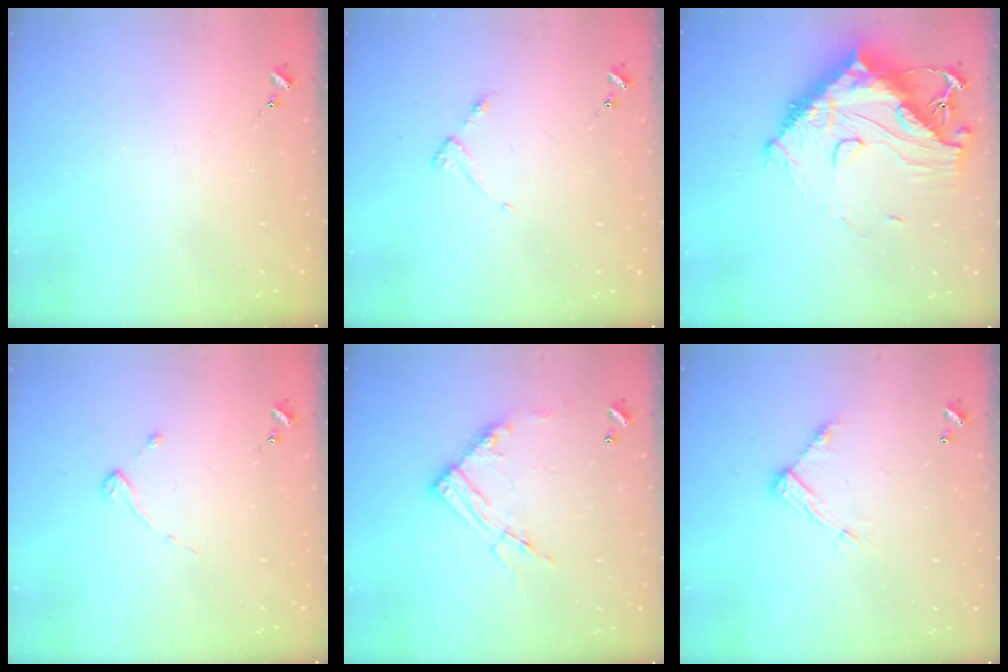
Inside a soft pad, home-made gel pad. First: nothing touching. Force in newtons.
{"total": 4.0, "press": 3.9, "slide": 0.5}
{"total": 20.5, "press": 20.4, "slide": 1.8}
{"total": 2.6, "press": 2.5, "slide": 0.4}
{"total": 13.1, "press": 13.0, "slide": 1.2}
{"total": 9.2, "press": 9.2, "slide": 0.1}